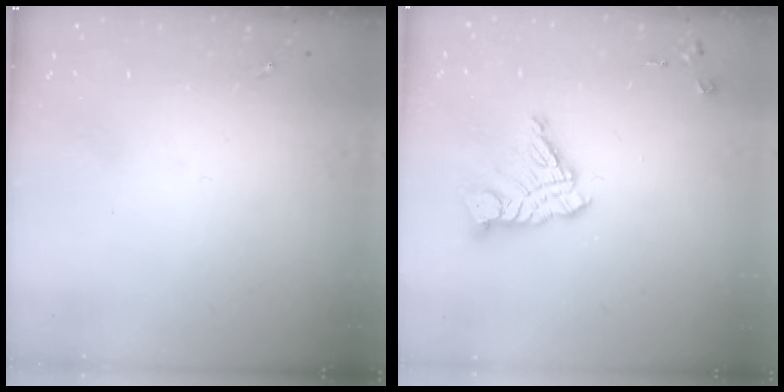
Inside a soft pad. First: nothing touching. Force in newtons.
{"total": 11.6, "press": 11.6, "slide": 1.0}